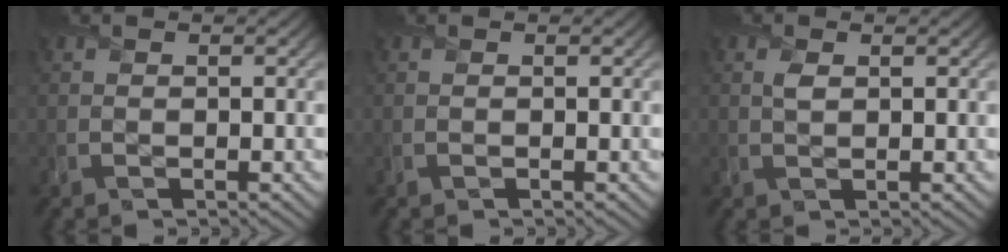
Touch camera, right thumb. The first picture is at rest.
{"total": 0.0}
{"total": 1.1, "force": [0.5, 0.7, 0.8], "torque": [-0.019, -0.001, 0.011]}